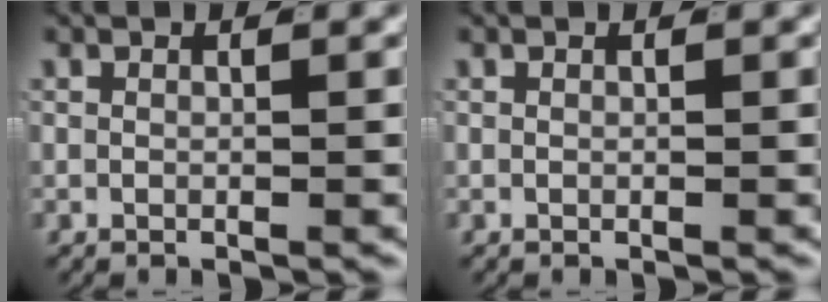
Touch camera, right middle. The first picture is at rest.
{"total": 0.0}